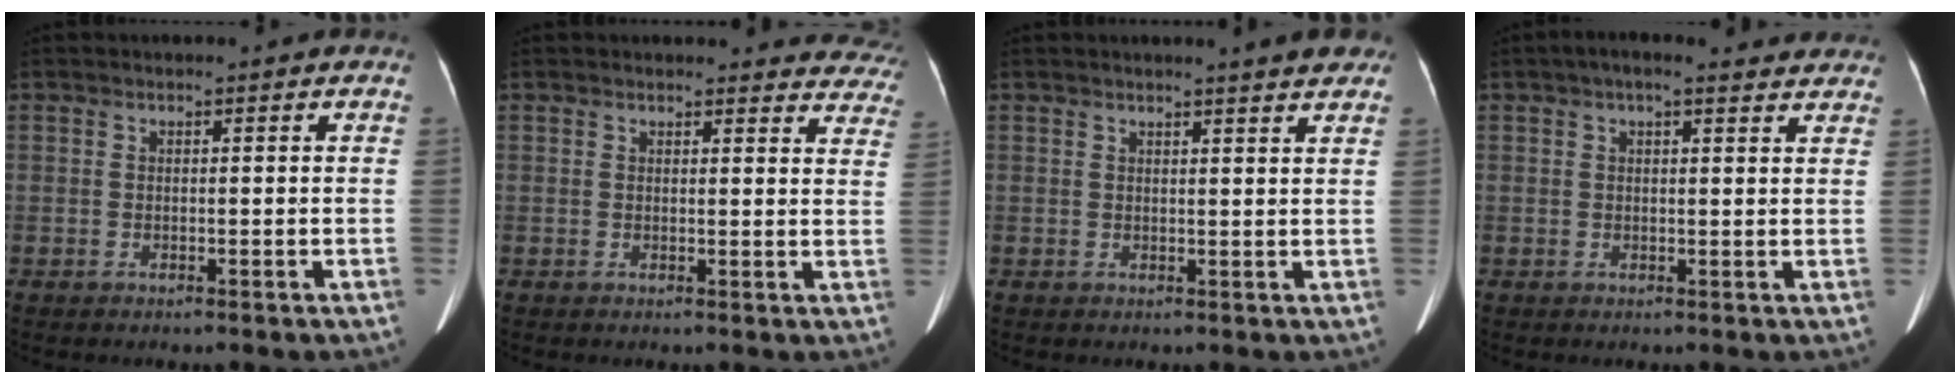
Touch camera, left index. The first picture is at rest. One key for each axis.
{"total": 14.9, "fx": 14.2, "fy": 3.8, "fz": 2.1, "tx": 0.022, "ty": -0.040, "tz": 0.124}
{"total": 5.2, "fx": 4.5, "fy": 0.3, "fz": 2.5, "tx": -0.032, "ty": 0.000, "tz": 0.041}
{"total": 8.7, "fx": 7.1, "fy": 2.6, "fz": 4.4, "tx": -0.050, "ty": 0.029, "tz": 0.081}